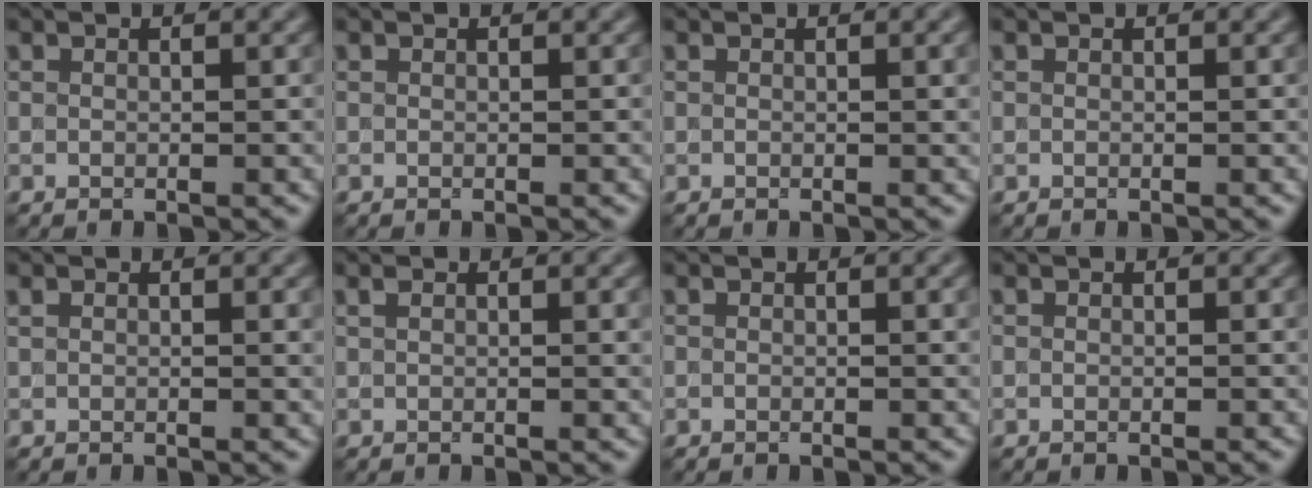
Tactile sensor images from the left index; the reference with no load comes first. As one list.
[{"total": 0.0}, {"total": 1.3, "force": [0.1, 0.4, 1.2], "torque": [-0.015, 0.000, 0.000]}, {"total": 0.0}, {"total": 2.0, "force": [0.7, 0.7, 1.7], "torque": [-0.020, 0.003, 0.012]}, {"total": 2.5, "force": [1.0, 0.9, 2.1], "torque": [-0.023, 0.005, 0.013]}, {"total": 1.0, "force": [0.1, 0.3, 1.0], "torque": [-0.013, 0.000, 0.000]}, {"total": 0.0}]